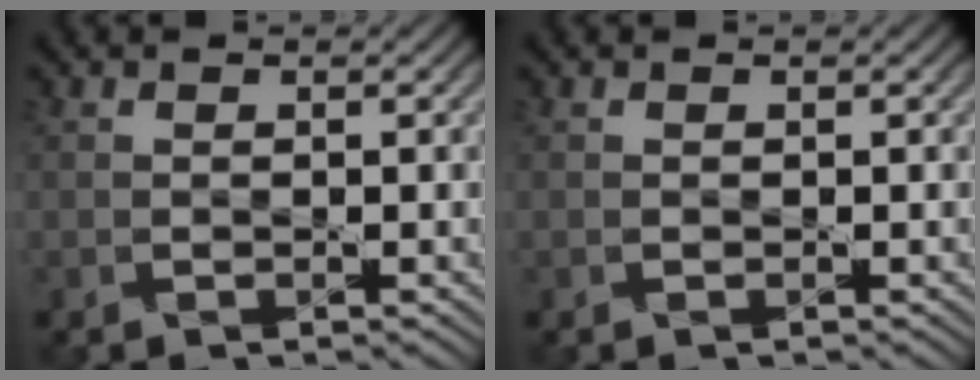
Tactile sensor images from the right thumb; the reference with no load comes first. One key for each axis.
{"total": 0.0}